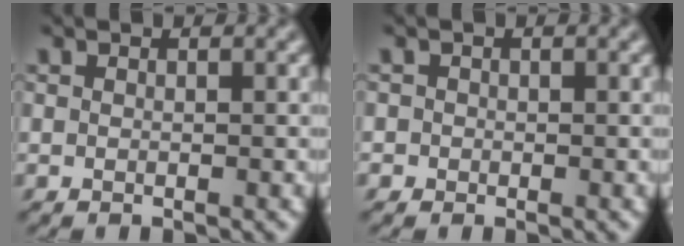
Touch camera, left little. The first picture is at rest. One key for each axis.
{"total": 1.0, "fx": 0.0, "fy": 1.0, "fz": 0.1, "tx": 0.007, "ty": 0.001, "tz": 0.003}